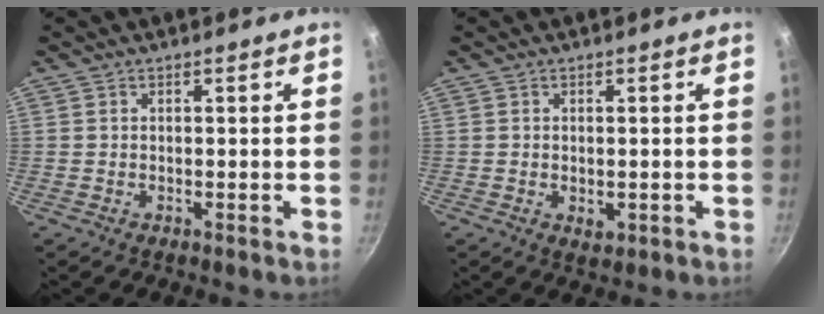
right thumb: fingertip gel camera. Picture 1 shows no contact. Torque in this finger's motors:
{"motor_torque": [-0.39, 0.26, -0.21, 0.01, 0.10]}